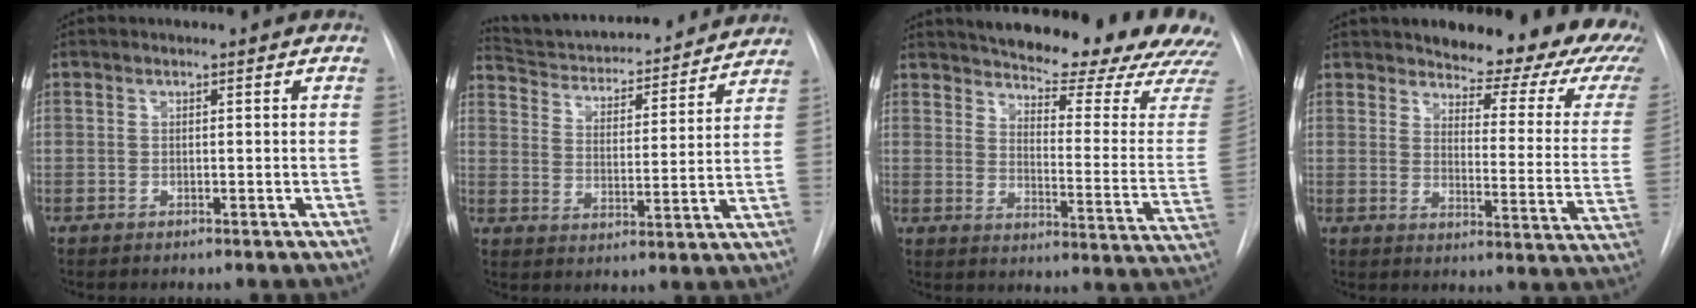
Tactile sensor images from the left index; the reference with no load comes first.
{"total": 21.0, "force": [19.7, 4.0, 5.9], "torque": [-0.090, -0.003, 0.273]}
{"total": 25.0, "force": [22.2, 3.9, 10.7], "torque": [-0.153, -0.093, 0.260]}
{"total": 20.3, "force": [17.2, 5.1, 9.4], "torque": [-0.118, -0.070, 0.199]}